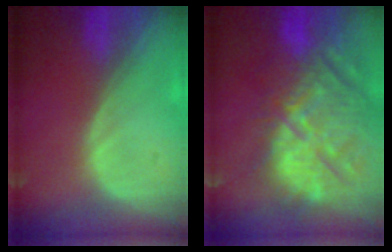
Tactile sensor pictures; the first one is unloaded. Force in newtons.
{"total": 14.9, "press": 12.9, "slide": 7.4}